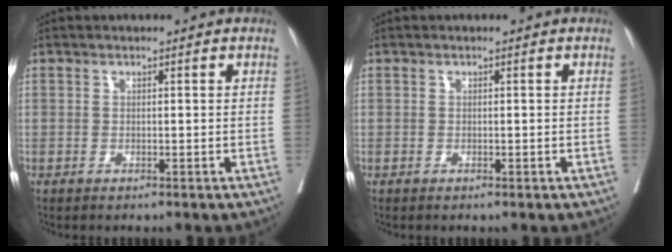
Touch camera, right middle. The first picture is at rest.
{"total": 0.0}